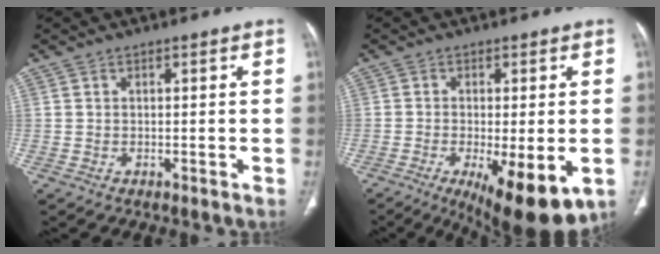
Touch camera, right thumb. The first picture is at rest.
{"total": 13.4, "force": [-4.9, 4.2, 11.7], "torque": [-0.154, -0.014, -0.063]}